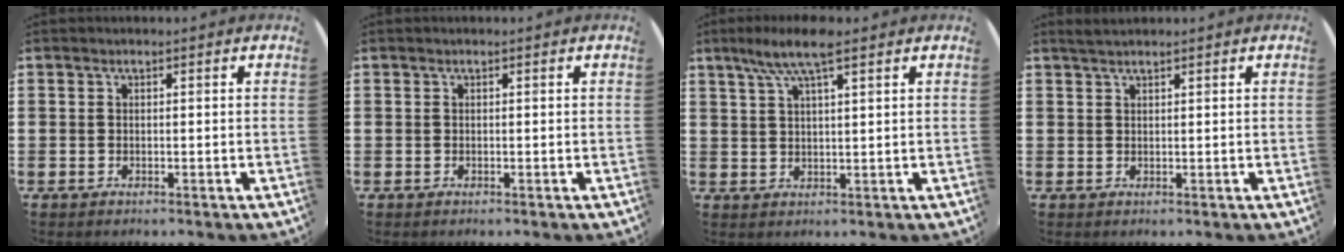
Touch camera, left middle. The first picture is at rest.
{"total": 0.0}
{"total": 6.2, "force": [4.2, 1.1, 4.5], "torque": [-0.097, 0.004, 0.073]}
{"total": 1.1, "force": [1.1, -0.1, 0.4], "torque": [-0.008, 0.001, 0.020]}